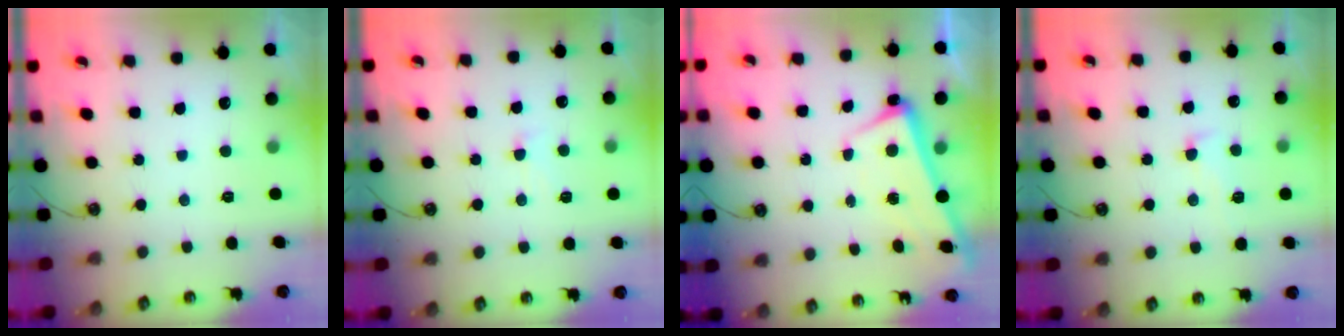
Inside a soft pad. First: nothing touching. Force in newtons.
{"total": 0.7, "press": 0.1, "slide": 0.7}
{"total": 2.4, "press": 2.2, "slide": 0.9}
{"total": 1.4, "press": 1.1, "slide": 0.8}